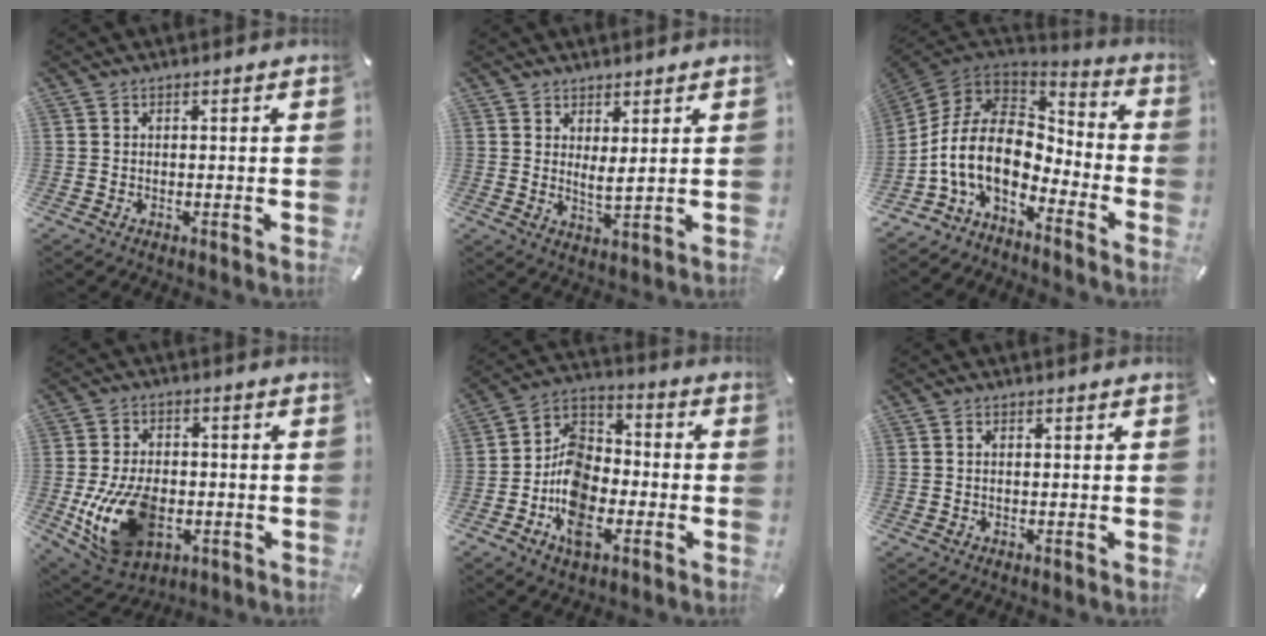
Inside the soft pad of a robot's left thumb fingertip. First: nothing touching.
{"total": 3.1, "force": [2.6, 0.5, 1.6], "torque": [-0.031, -0.014, 0.046]}
{"total": 17.0, "force": [-5.4, 10.5, 12.2], "torque": [-0.273, 0.014, -0.098]}
{"total": 15.8, "force": [-3.3, 10.7, 11.1], "torque": [-0.232, -0.001, -0.057]}
{"total": 12.9, "force": [-5.6, 8.4, 7.9], "torque": [-0.168, 0.016, -0.107]}
{"total": 0.7, "force": [0.1, 0.1, 0.6], "torque": [-0.013, -0.001, 0.002]}